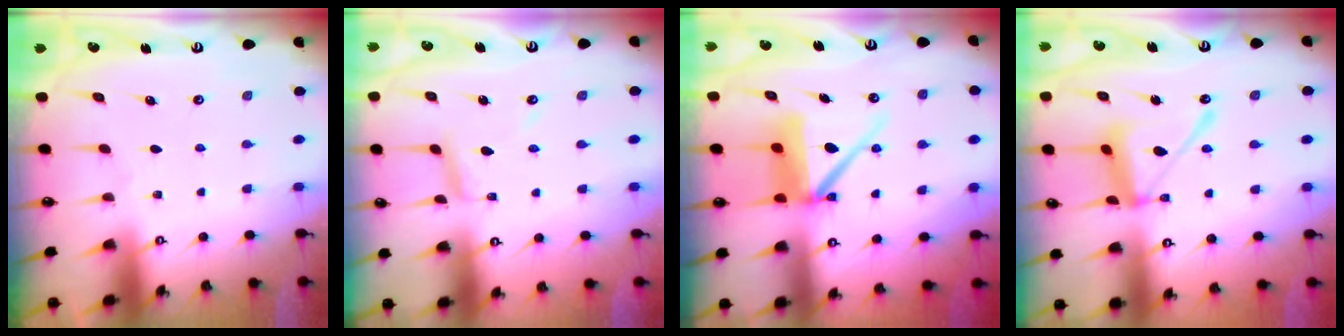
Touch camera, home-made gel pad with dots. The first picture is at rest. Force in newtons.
{"total": 4.9, "press": 4.9, "slide": 0.3}
{"total": 11.8, "press": 11.7, "slide": 1.4}
{"total": 14.3, "press": 14.2, "slide": 1.3}